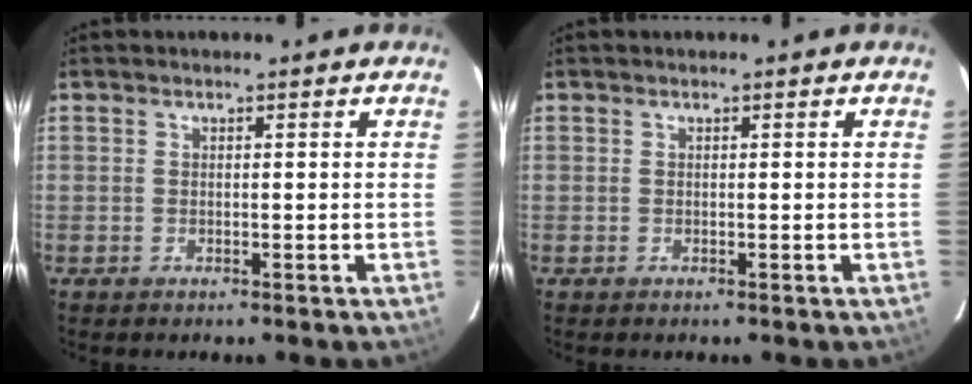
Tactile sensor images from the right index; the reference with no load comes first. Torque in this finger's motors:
{"motor_torque": [0.00, 0.00, 0.01, 0.00]}